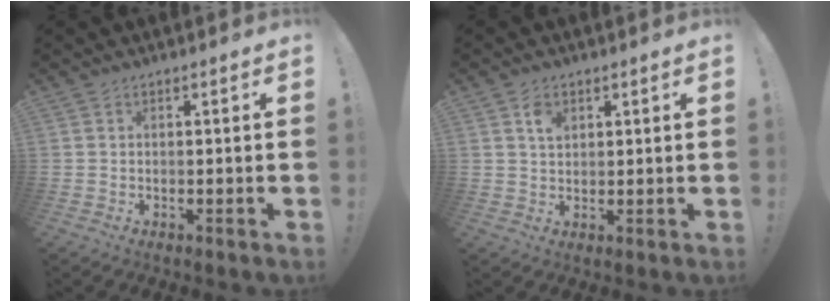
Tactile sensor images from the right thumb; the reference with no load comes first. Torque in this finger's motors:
{"motor_torque": [-0.01, -0.03, 0.22, 0.27, 0.00]}